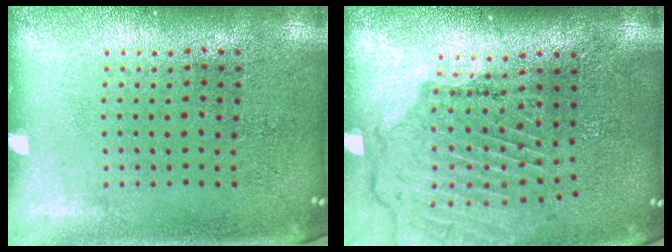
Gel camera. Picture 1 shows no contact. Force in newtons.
{"total": 1.6, "press": 1.6, "slide": 0.2}